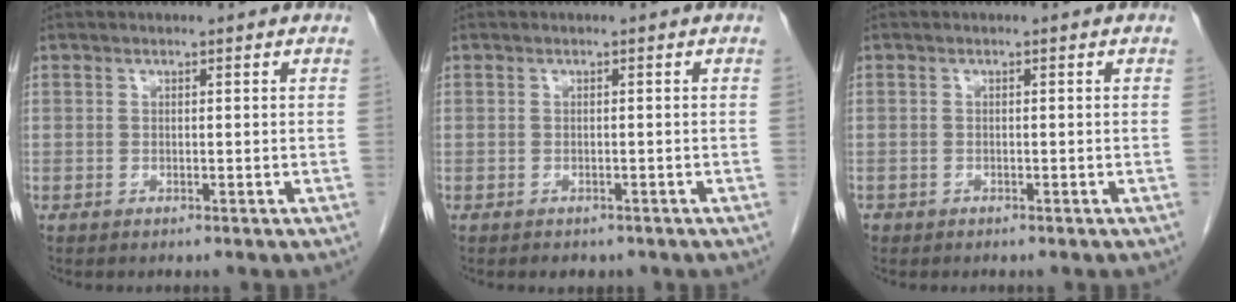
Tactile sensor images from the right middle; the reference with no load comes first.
{"total": 2.2, "force": [-1.8, 1.2, 0.6], "torque": [-0.009, 0.000, -0.020]}
{"total": 0.9, "force": [-0.7, 0.6, 0.2], "torque": [-0.009, 0.000, -0.011]}